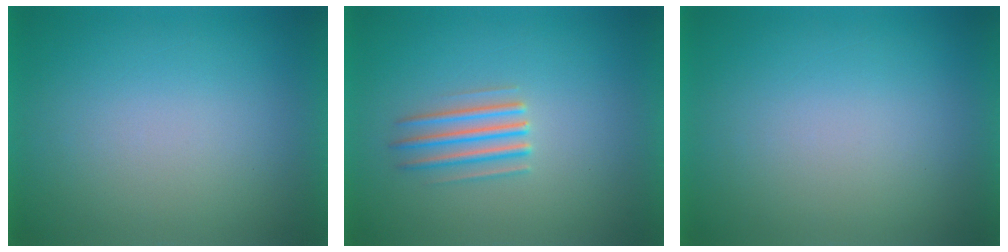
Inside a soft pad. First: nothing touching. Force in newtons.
{"total": 2.8}
{"total": 0.0}